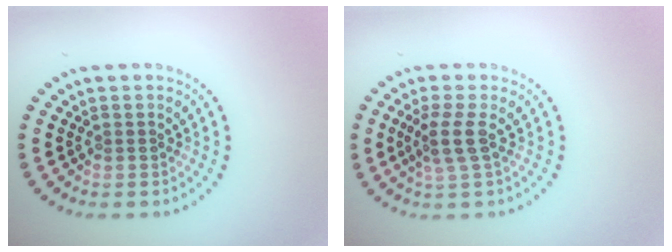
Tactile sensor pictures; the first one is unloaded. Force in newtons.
{"total": 2.4, "press": 1.9, "slide": 1.5}